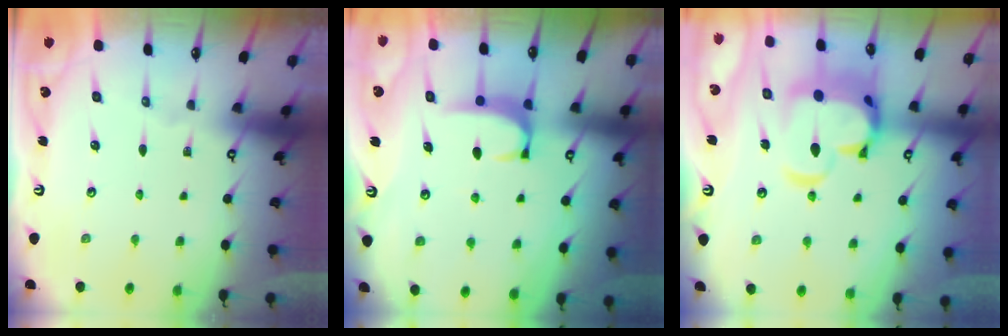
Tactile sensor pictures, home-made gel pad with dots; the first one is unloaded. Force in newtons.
{"total": 1.9, "press": 1.8, "slide": 0.5}
{"total": 10.4, "press": 10.3, "slide": 1.7}